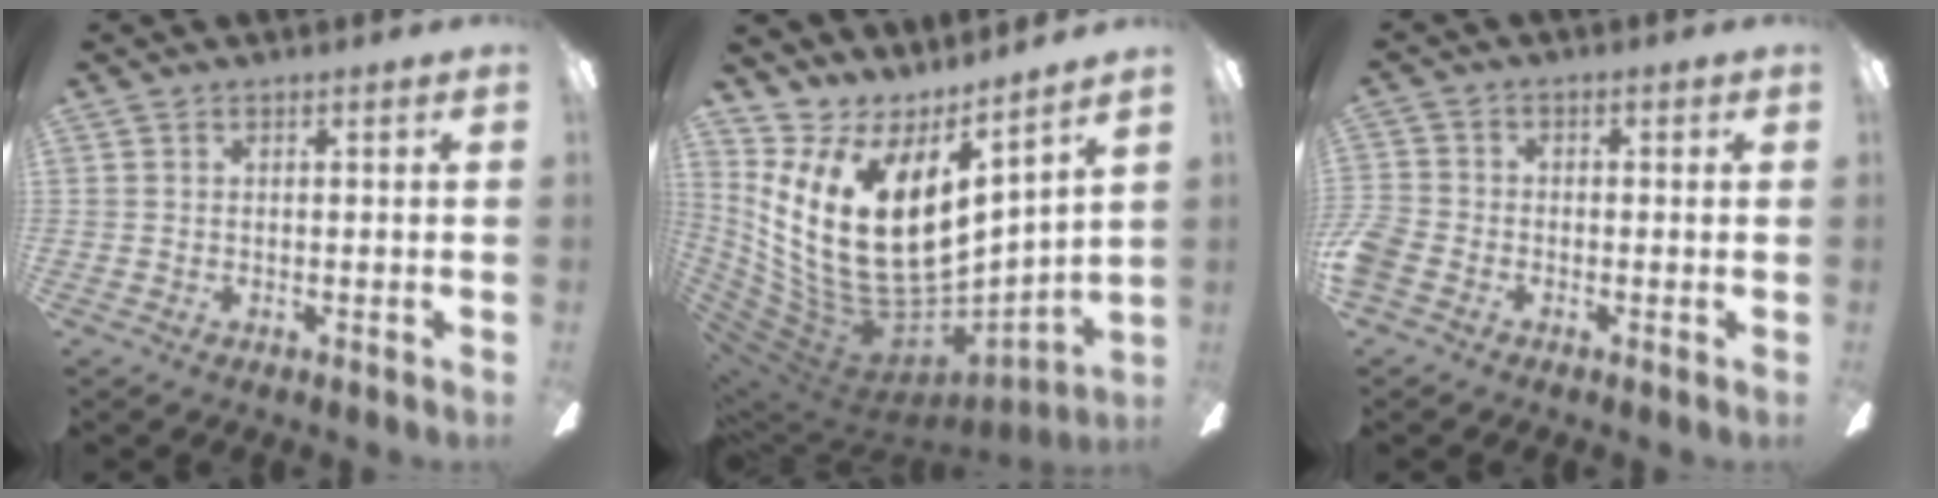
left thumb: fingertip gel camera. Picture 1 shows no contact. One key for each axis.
{"total": 22.7, "fx": 3.3, "fy": 11.6, "fz": 19.2, "tx": -0.425, "ty": -0.046, "tz": 0.071}
{"total": 4.5, "fx": -2.3, "fy": 3.4, "fz": 2.0, "tx": -0.043, "ty": 0.016, "tz": -0.041}